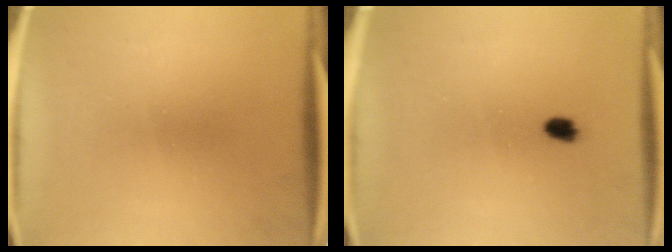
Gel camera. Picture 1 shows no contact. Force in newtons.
{"total": 2.7}